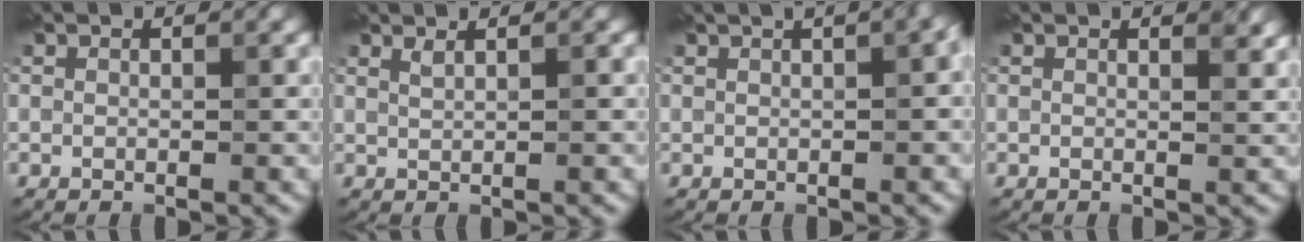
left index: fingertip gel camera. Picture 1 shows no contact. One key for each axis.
{"total": 1.3, "fx": 0.8, "fy": 0.4, "fz": 0.9, "tx": -0.010, "ty": -0.001, "tz": 0.009}
{"total": 6.4, "fx": 2.3, "fy": 3.0, "fz": 5.2, "tx": -0.025, "ty": 0.048, "tz": 0.012}
{"total": 1.3, "fx": 0.9, "fy": 0.3, "fz": 0.9, "tx": -0.006, "ty": 0.000, "tz": 0.011}